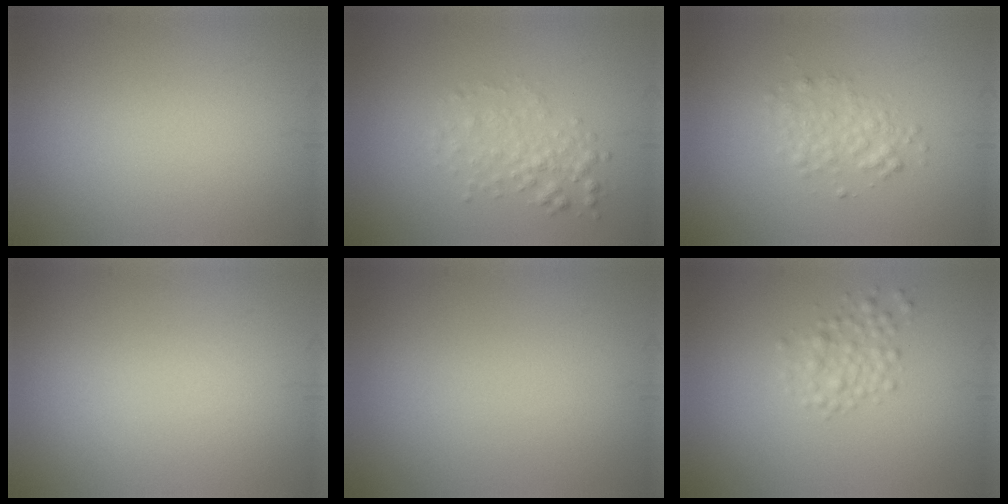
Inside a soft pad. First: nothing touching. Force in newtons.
{"total": 2.2, "press": 2.2, "slide": 0.0}
{"total": 2.1, "press": 2.1, "slide": 0.1}
{"total": 0.0}
{"total": 0.0}
{"total": 2.1, "press": 2.1, "slide": 0.1}